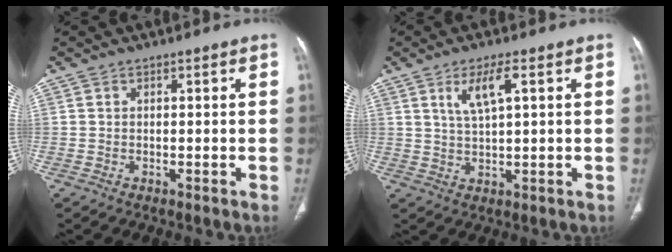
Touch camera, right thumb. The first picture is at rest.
{"total": 5.7, "force": [2.3, 1.4, 5.0], "torque": [-0.103, -0.006, 0.051]}